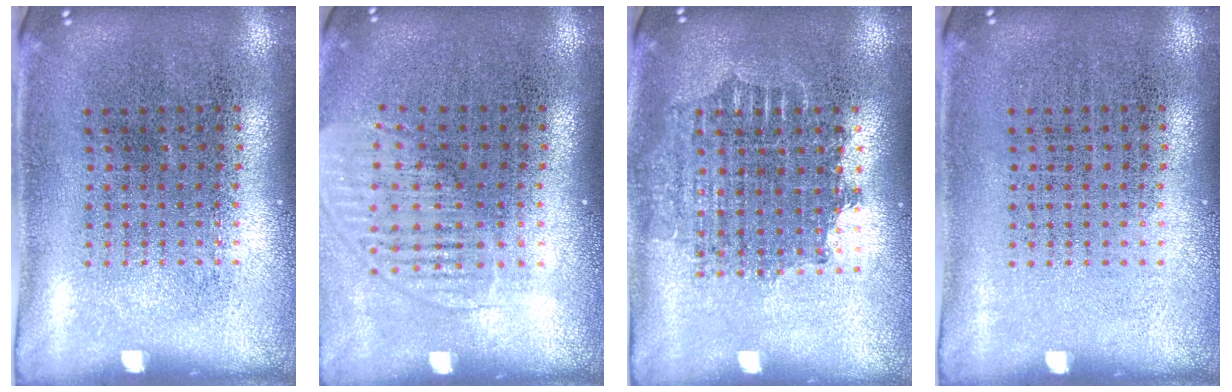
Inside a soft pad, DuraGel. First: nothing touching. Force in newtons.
{"total": 1.3, "press": 1.1, "slide": 0.7}
{"total": 1.6, "press": 1.3, "slide": 0.9}
{"total": 0.0}